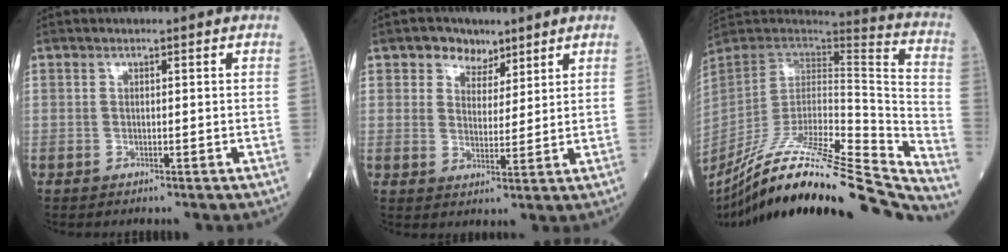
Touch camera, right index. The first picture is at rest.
{"total": 4.8, "force": [3.3, 3.3, 1.3], "torque": [-0.020, 0.005, 0.058]}
{"total": 36.0, "force": [-31.7, 1.0, 16.9], "torque": [-0.208, -0.057, -0.474]}